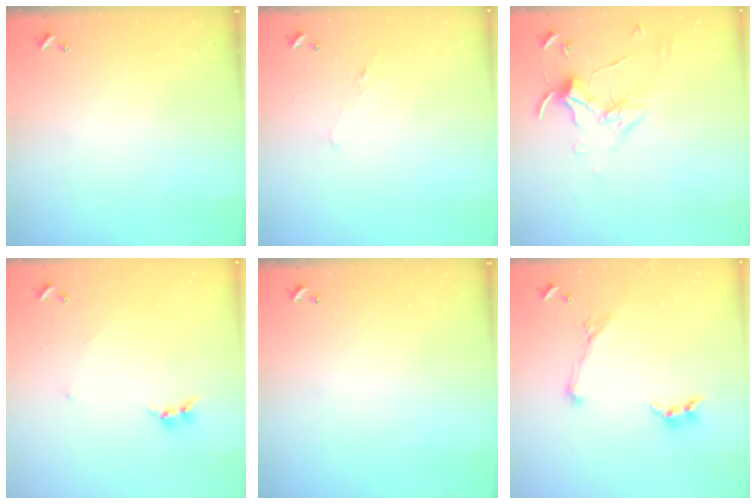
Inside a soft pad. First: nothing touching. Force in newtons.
{"total": 0.7, "press": 0.2, "slide": 0.6}
{"total": 0.0}
{"total": 5.3, "press": 5.3, "slide": 0.8}
{"total": 0.0}
{"total": 1.6, "press": 1.5, "slide": 0.4}